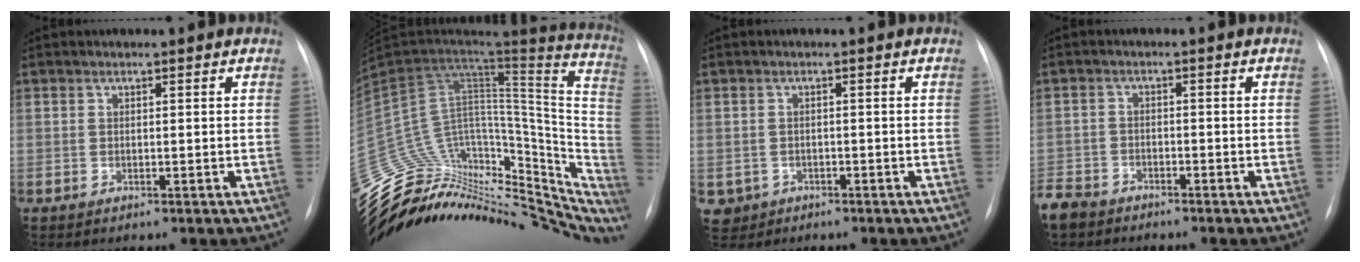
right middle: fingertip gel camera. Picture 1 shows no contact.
{"total": 41.2, "force": [-32.2, 18.9, 17.5], "torque": [-0.268, 0.034, -0.431]}
{"total": 3.3, "force": [-1.6, 2.9, 0.2], "torque": [-0.001, 0.006, -0.022]}
{"total": 5.9, "force": [-5.1, 2.8, 1.1], "torque": [-0.025, -0.009, -0.096]}